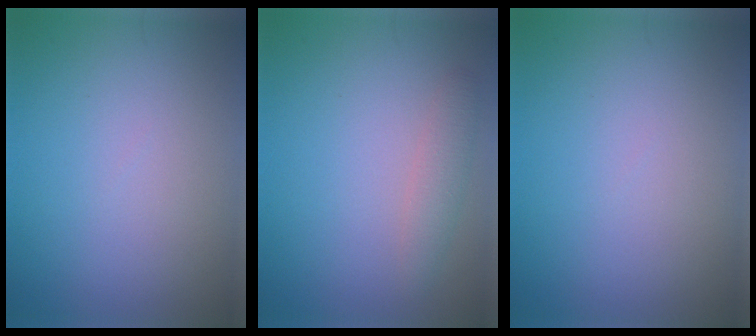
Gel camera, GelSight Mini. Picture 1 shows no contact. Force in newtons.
{"total": 1.7, "press": 1.7, "slide": 0.0}
{"total": 0.0}